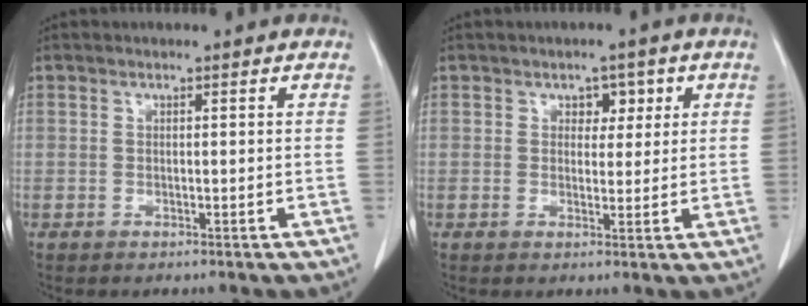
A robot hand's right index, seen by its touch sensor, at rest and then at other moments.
{"total": 3.5, "force": [1.2, 2.4, 2.2], "torque": [-0.021, 0.010, 0.015]}